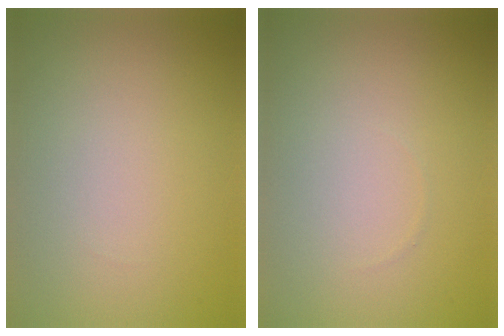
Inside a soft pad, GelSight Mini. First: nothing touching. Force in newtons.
{"total": 0.0}